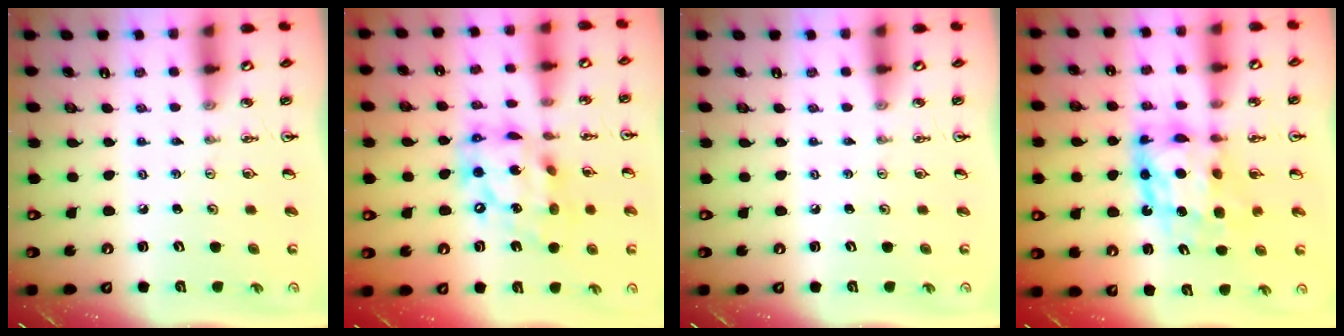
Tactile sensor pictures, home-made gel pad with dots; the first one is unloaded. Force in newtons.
{"total": 16.3, "press": 16.3, "slide": 1.1}
{"total": 0.0}
{"total": 11.3, "press": 11.3, "slide": 1.2}